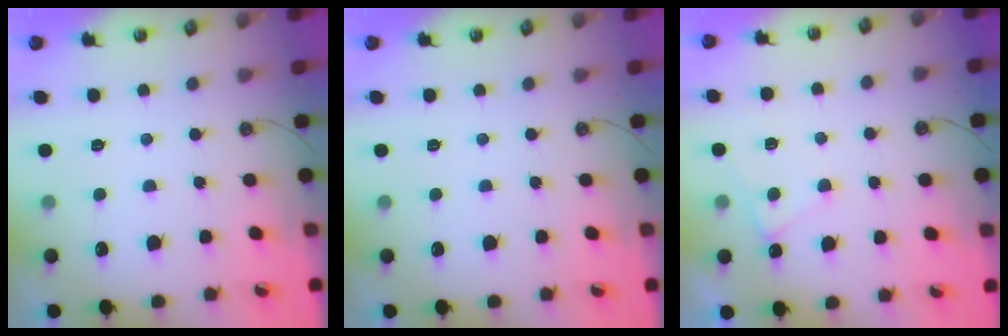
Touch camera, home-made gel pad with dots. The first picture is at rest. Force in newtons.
{"total": 0.0}
{"total": 4.0, "press": 4.0, "slide": 0.4}